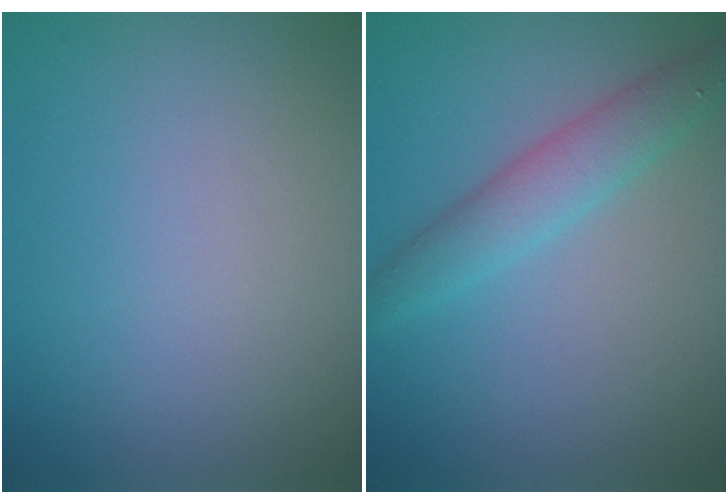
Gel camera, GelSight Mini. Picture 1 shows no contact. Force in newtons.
{"total": 3.0, "press": 3.0, "slide": 0.1}